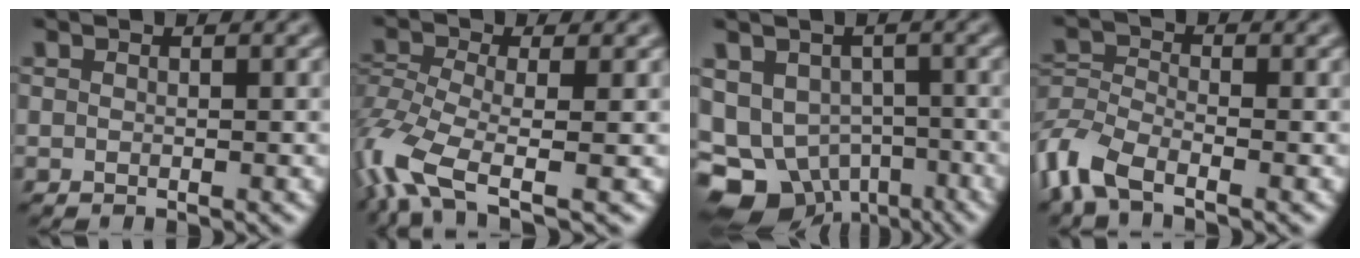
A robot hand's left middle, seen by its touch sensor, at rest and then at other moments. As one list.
[{"total": 7.3, "force": [-3.8, 2.8, 5.6], "torque": [-0.126, -0.005, -0.087]}, {"total": 10.4, "force": [-5.6, 7.5, 4.5], "torque": [-0.072, -0.027, -0.068]}, {"total": 5.0, "force": [-3.4, 2.2, 2.9], "torque": [-0.070, -0.005, -0.084]}]